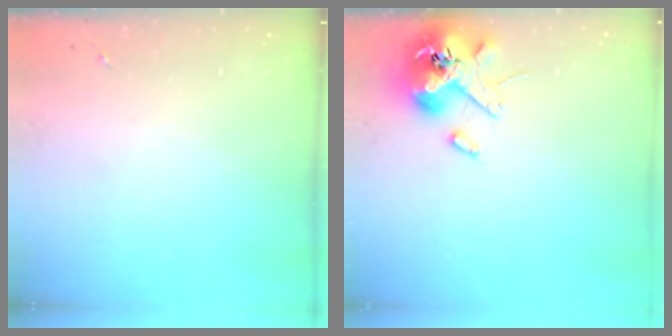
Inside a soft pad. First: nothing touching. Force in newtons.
{"total": 12.3, "press": 12.2, "slide": 1.9}